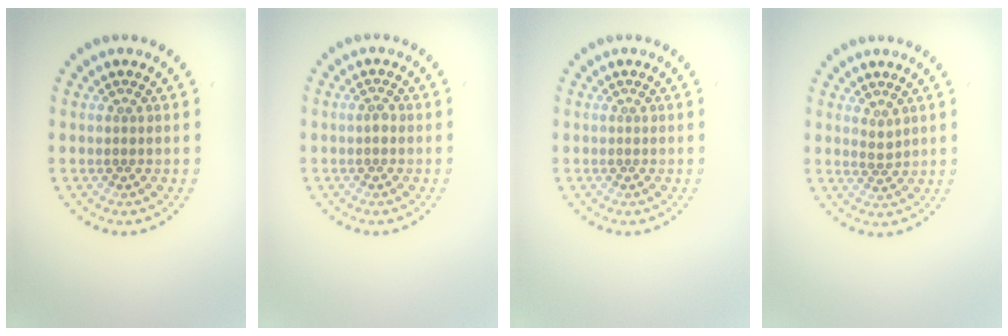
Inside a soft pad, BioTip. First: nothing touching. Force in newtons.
{"total": 0.8, "press": 0.7, "slide": 0.3}
{"total": 0.0}
{"total": 0.9, "press": 0.8, "slide": 0.5}